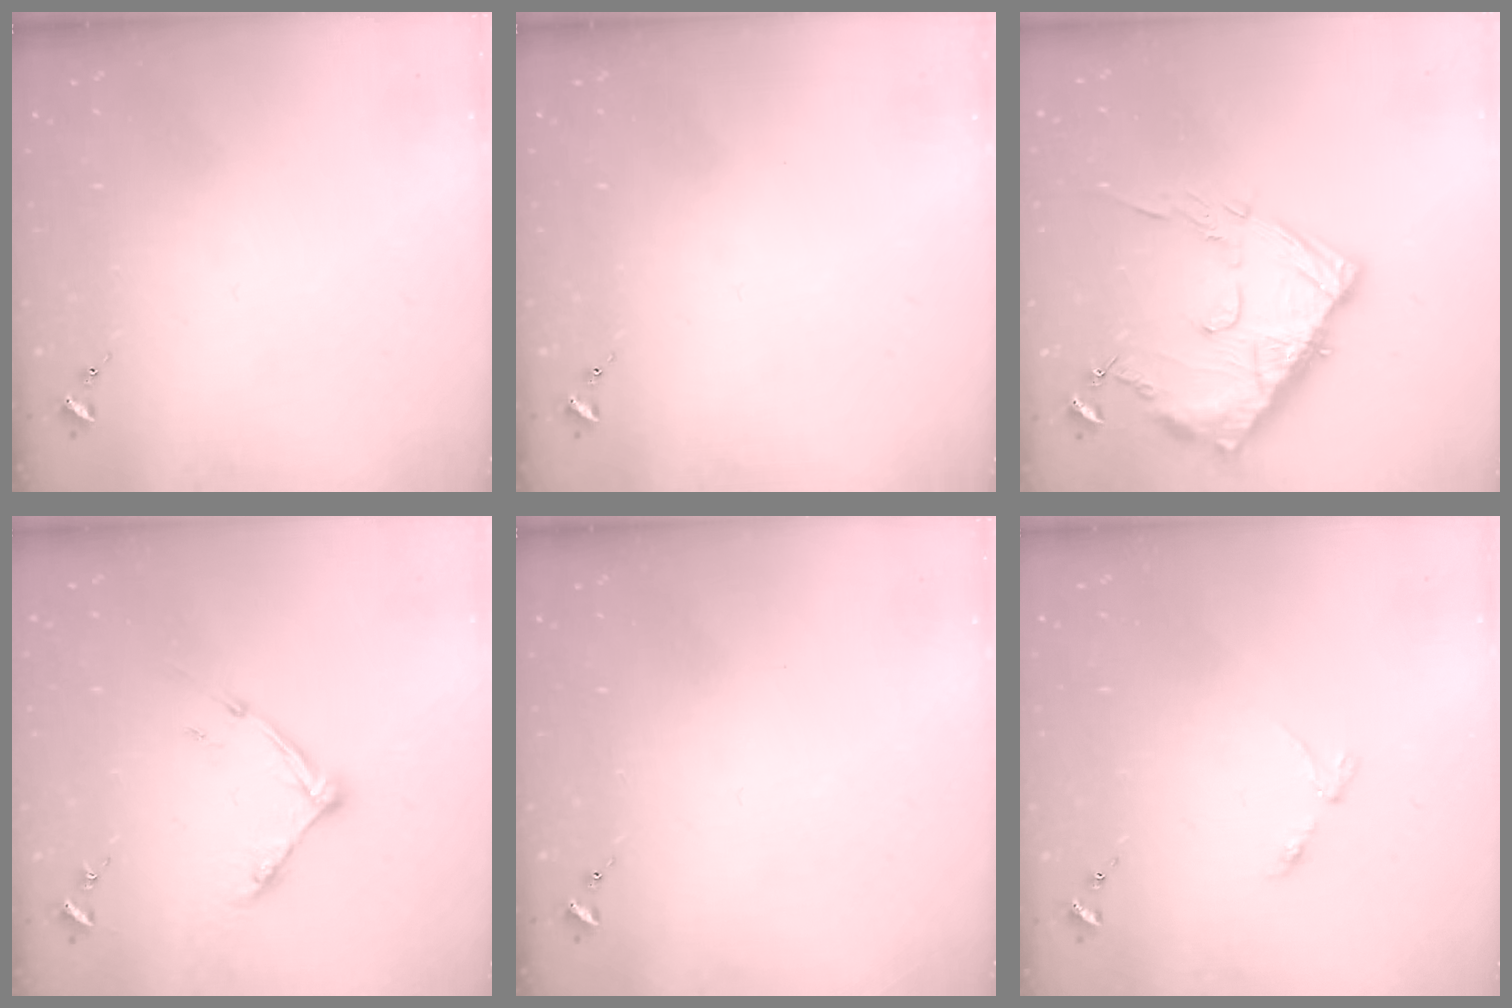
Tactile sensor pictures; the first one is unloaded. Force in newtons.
{"total": 0.0}
{"total": 15.8, "press": 15.7, "slide": 1.6}
{"total": 9.3, "press": 9.3, "slide": 0.4}
{"total": 0.0}
{"total": 3.2, "press": 3.1, "slide": 0.5}